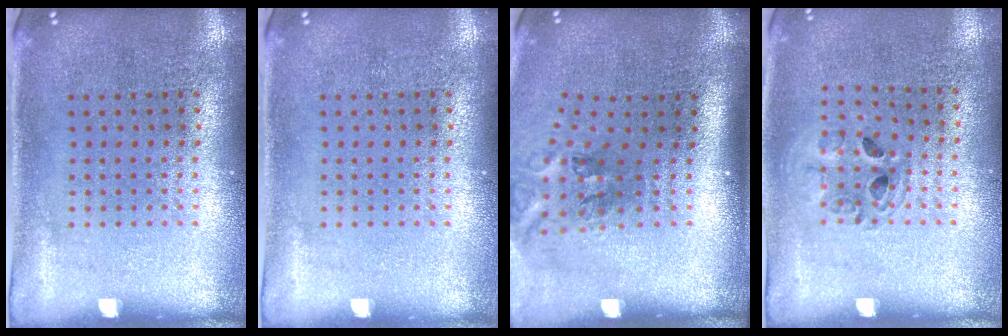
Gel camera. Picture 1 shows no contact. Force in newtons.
{"total": 0.0}
{"total": 2.1, "press": 1.3, "slide": 1.7}
{"total": 1.0, "press": 1.0, "slide": 0.1}